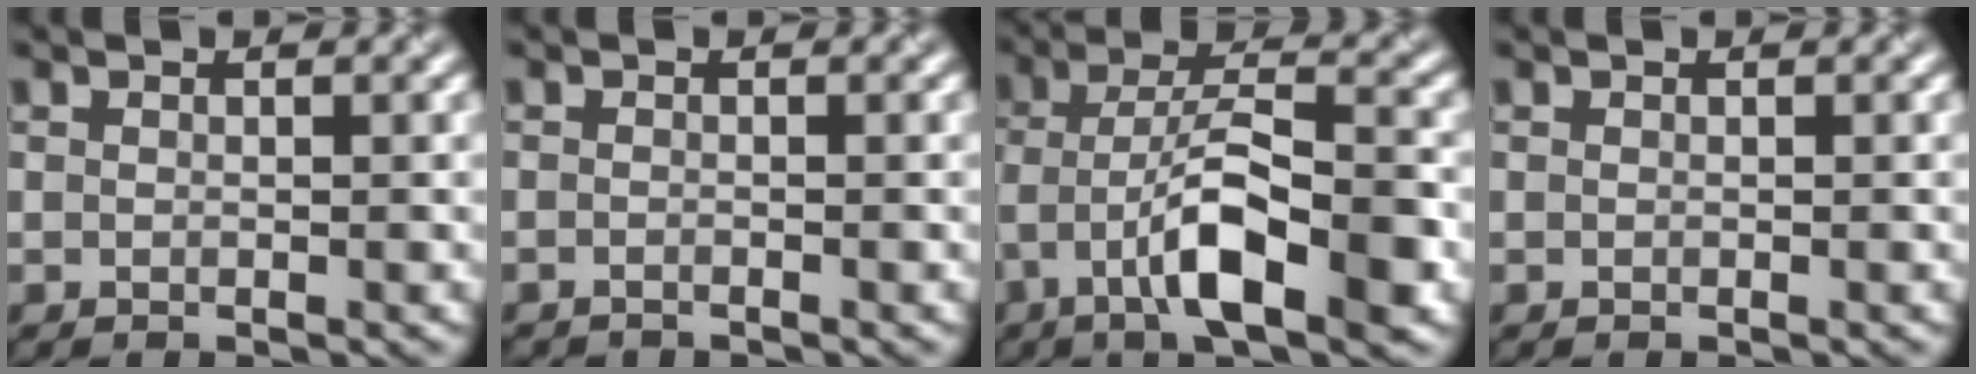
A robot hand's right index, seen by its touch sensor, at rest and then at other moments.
{"total": 0.7, "force": [-0.7, 0.0, 0.0], "torque": [-0.001, -0.004, -0.018]}
{"total": 8.0, "force": [-3.1, 2.7, 6.9], "torque": [-0.121, 0.021, -0.057]}
{"total": 0.0}